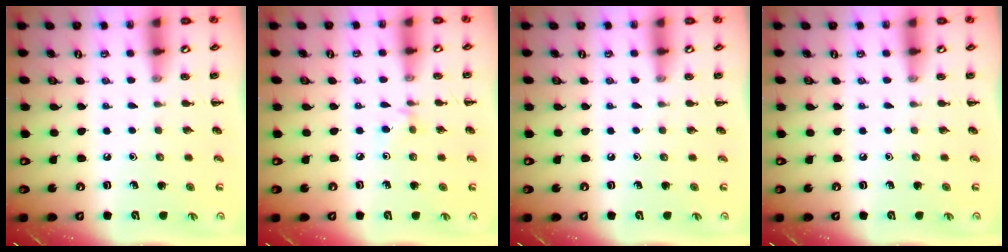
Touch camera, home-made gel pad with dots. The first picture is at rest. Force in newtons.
{"total": 3.4, "press": 3.2, "slide": 1.2}
{"total": 0.0}
{"total": 0.0}